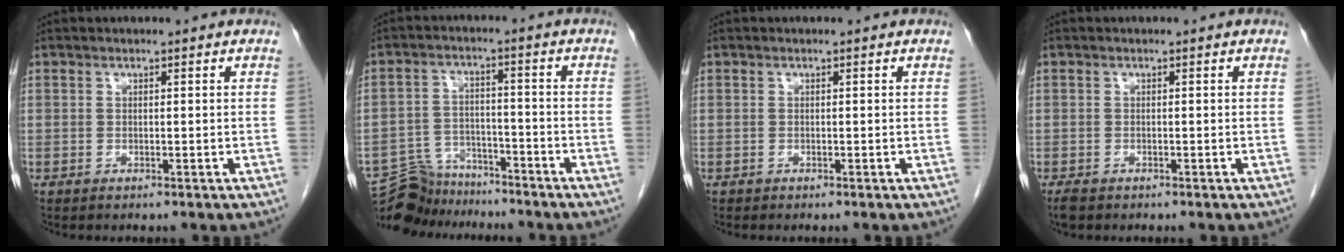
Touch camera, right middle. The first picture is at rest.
{"total": 9.2, "force": [-8.6, 3.3, 0.7], "torque": [-0.017, 0.014, -0.148]}
{"total": 0.0}
{"total": 1.5, "force": [-1.1, 0.7, 0.7], "torque": [-0.018, -0.003, -0.015]}